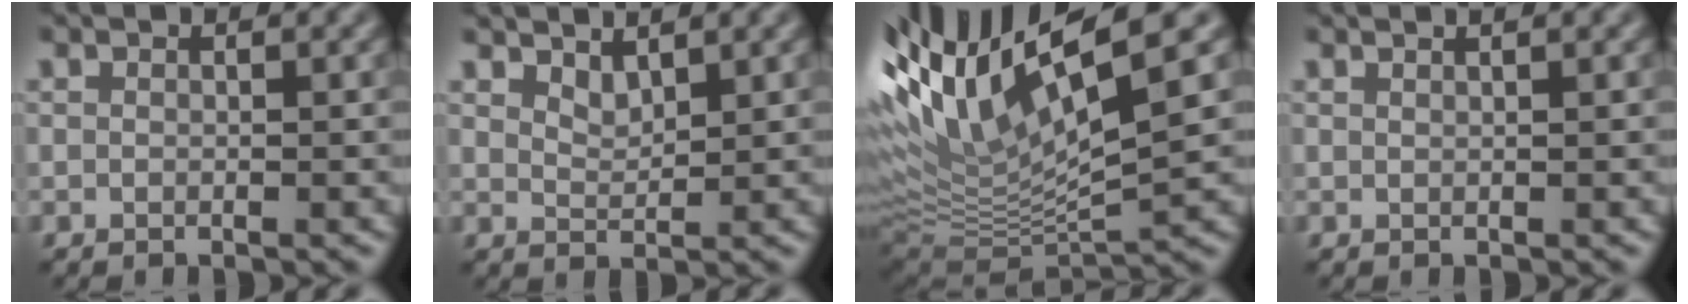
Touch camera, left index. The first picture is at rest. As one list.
[{"total": 1.8, "force": [1.6, 0.4, 0.7], "torque": [-0.014, -0.005, 0.032]}, {"total": 13.3, "force": [6.0, 3.2, 11.5], "torque": [-0.218, 0.022, 0.113]}, {"total": 1.5, "force": [1.1, 0.6, 0.9], "torque": [0.000, -0.004, 0.002]}]